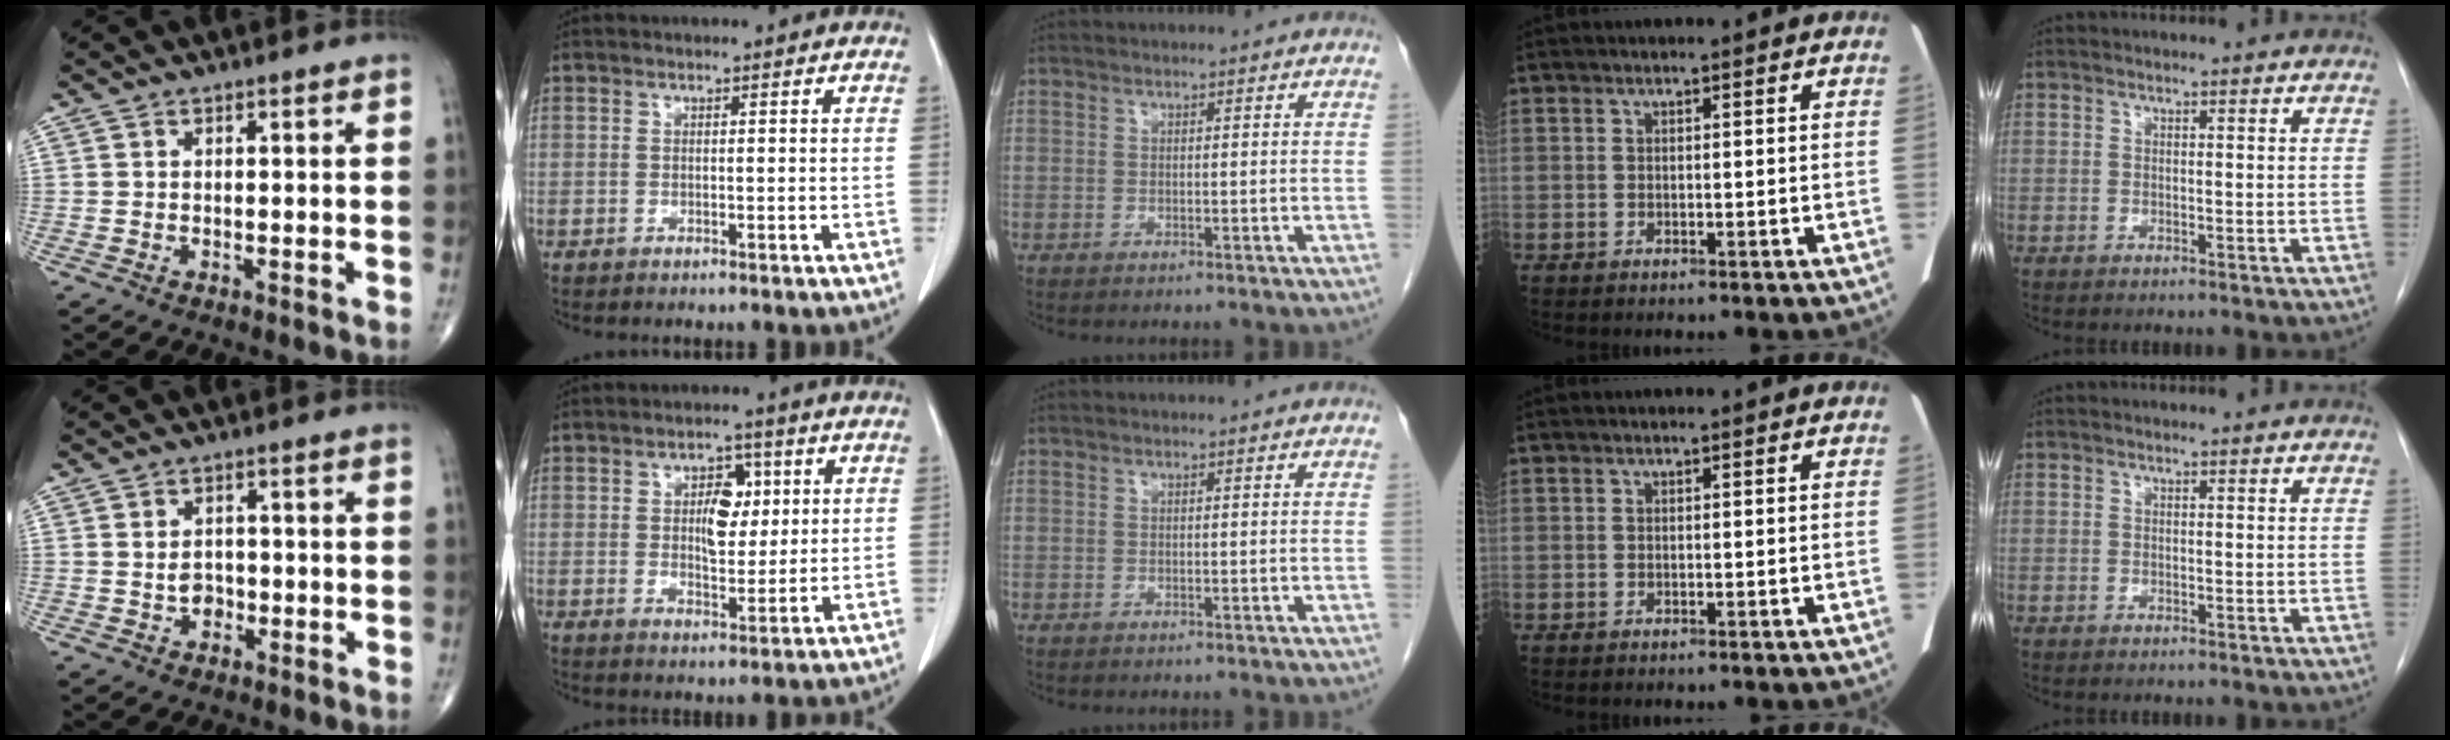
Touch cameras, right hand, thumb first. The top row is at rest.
{"thumb": {"total": 3.2, "force": [-0.5, 2.6, 1.9], "torque": [-0.015, 0.005, -0.007]}, "index": {"total": 6.3, "force": [1.6, 3.3, 5.1], "torque": [-0.079, 0.009, 0.029]}}